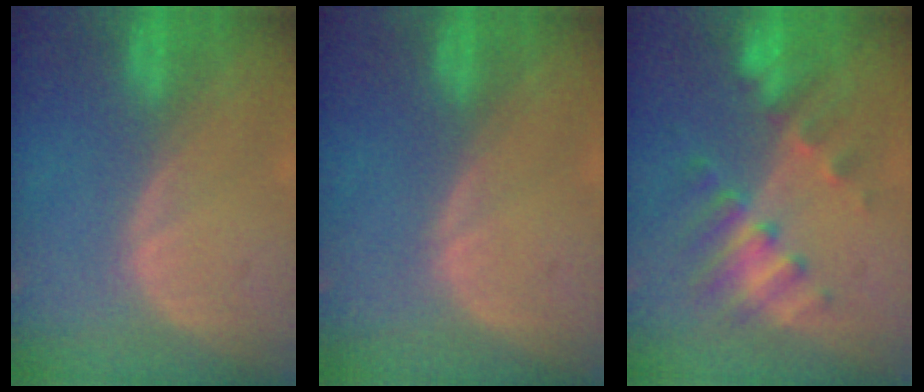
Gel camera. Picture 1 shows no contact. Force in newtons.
{"total": 0.0}
{"total": 7.9, "press": 7.0, "slide": 3.7}